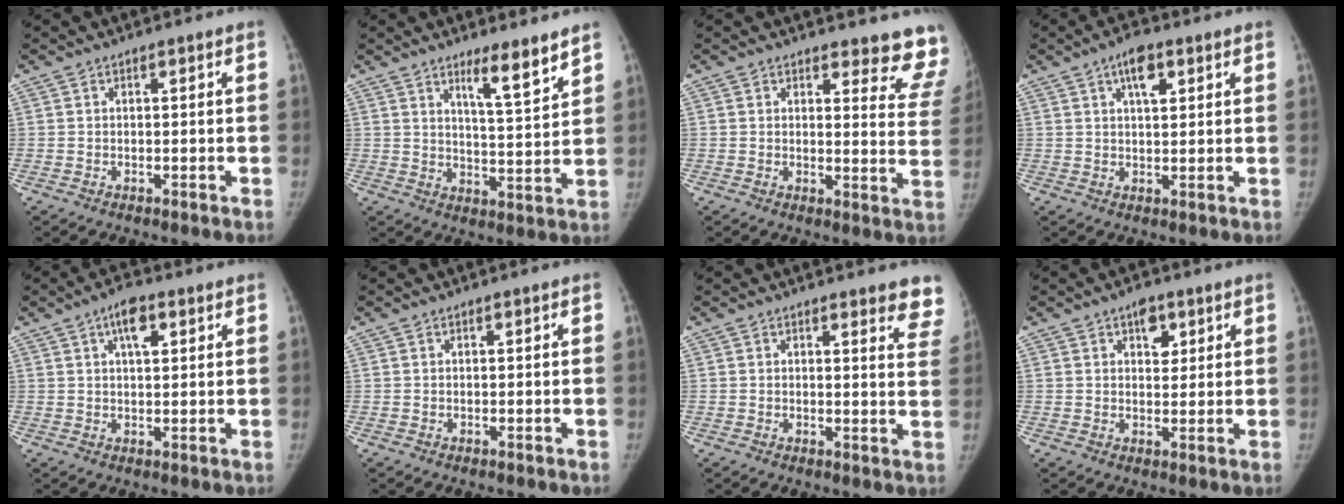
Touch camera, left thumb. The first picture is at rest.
{"total": 7.8, "force": [5.7, 0.9, 5.3], "torque": [-0.077, -0.052, 0.092]}
{"total": 11.5, "force": [11.0, 2.8, 2.2], "torque": [0.021, -0.108, 0.091]}
{"total": 5.6, "force": [2.8, 2.4, 4.2], "torque": [-0.054, -0.005, 0.042]}
{"total": 5.4, "force": [2.5, 2.4, 4.1], "torque": [-0.056, -0.002, 0.038]}
{"total": 0.0}
{"total": 8.2, "force": [7.0, 2.2, 3.6], "torque": [-0.004, -0.037, 0.055]}
{"total": 4.5, "force": [2.3, 2.7, 2.6], "torque": [-0.012, -0.008, 0.032]}